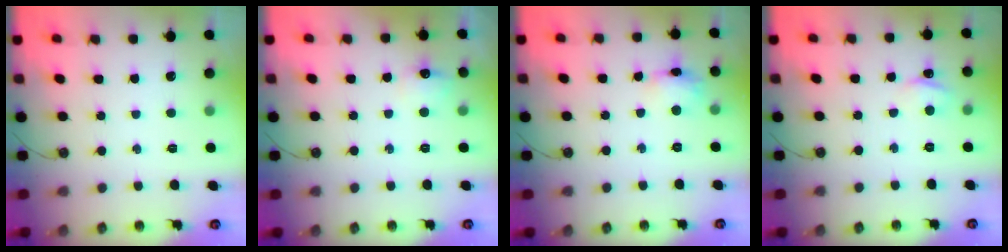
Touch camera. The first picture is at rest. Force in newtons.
{"total": 7.8, "press": 7.7, "slide": 1.0}
{"total": 8.4, "press": 8.4, "slide": 0.7}
{"total": 2.8, "press": 2.7, "slide": 0.4}